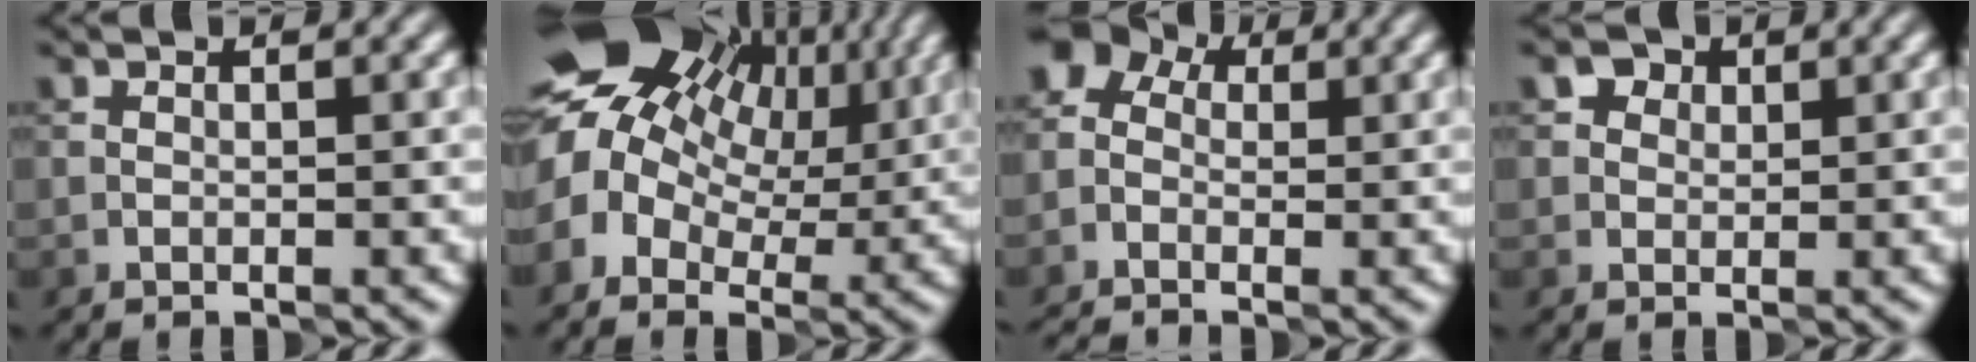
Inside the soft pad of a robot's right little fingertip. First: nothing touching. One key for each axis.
{"total": 14.7, "fx": 4.5, "fy": 10.3, "fz": 9.4, "tx": -0.176, "ty": 0.023, "tz": 0.075}
{"total": 4.0, "fx": -0.8, "fy": 3.3, "fz": 2.1, "tx": -0.040, "ty": 0.011, "tz": -0.019}
{"total": 2.2, "fx": 1.2, "fy": 1.6, "fz": 1.0, "tx": -0.004, "ty": 0.006, "tz": 0.005}